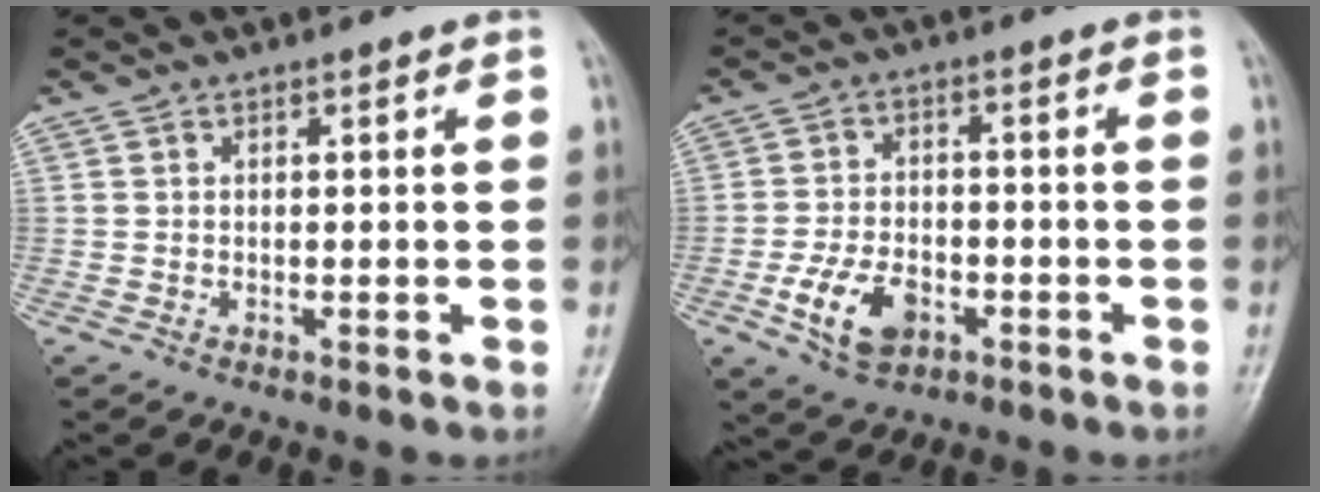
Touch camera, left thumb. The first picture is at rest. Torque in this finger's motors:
{"motor_torque": [-0.87, 1.48, 0.45, 0.36, 0.07]}